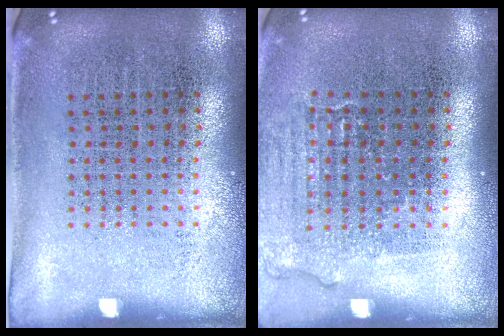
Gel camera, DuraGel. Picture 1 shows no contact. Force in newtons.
{"total": 1.1, "press": 1.1, "slide": 0.3}